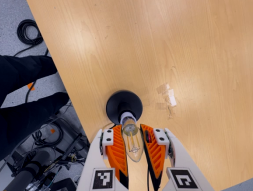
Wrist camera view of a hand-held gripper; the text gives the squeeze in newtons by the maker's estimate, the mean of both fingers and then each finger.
{"total": 22.2, "left": 23.8, "right": 20.6}